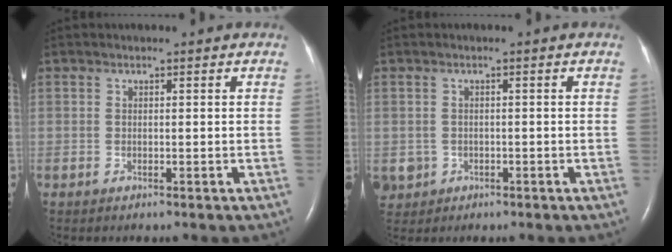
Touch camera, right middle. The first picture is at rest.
{"total": 3.1, "force": [-1.0, 3.0, 0.4], "torque": [-0.010, 0.004, -0.012]}